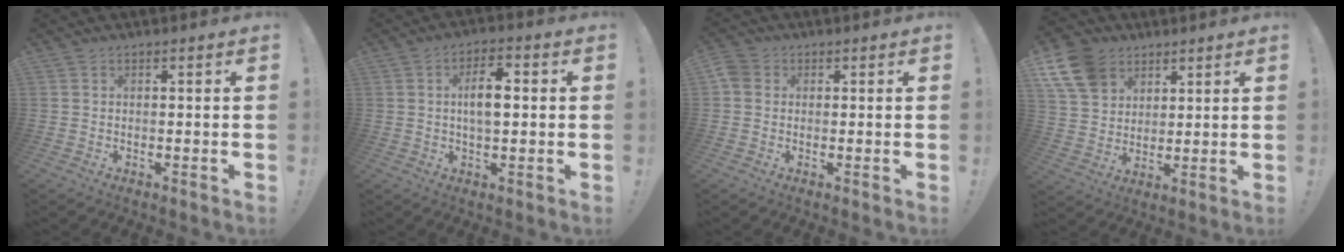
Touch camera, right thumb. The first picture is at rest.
{"total": 6.9, "force": [0.7, 3.4, 6.0], "torque": [-0.093, 0.010, 0.007]}
{"total": 3.4, "force": [0.3, 3.0, 1.6], "torque": [-0.043, 0.011, 0.009]}
{"total": 13.0, "force": [6.9, 9.5, 5.6], "torque": [-0.099, -0.035, 0.138]}